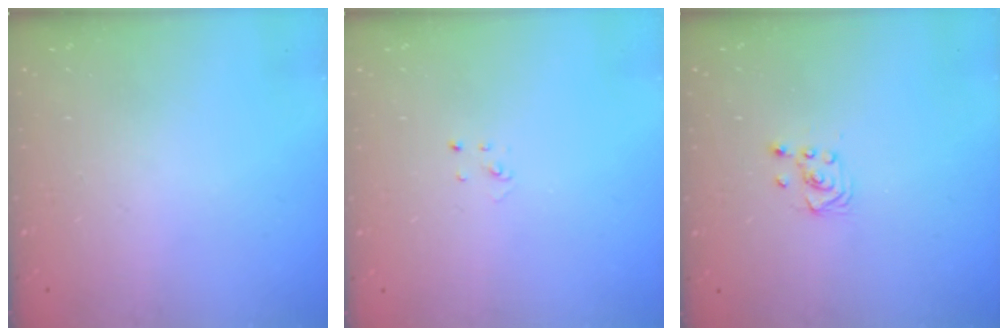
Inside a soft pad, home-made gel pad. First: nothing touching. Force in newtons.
{"total": 2.0, "press": 2.0, "slide": 0.1}
{"total": 2.6, "press": 2.4, "slide": 1.0}